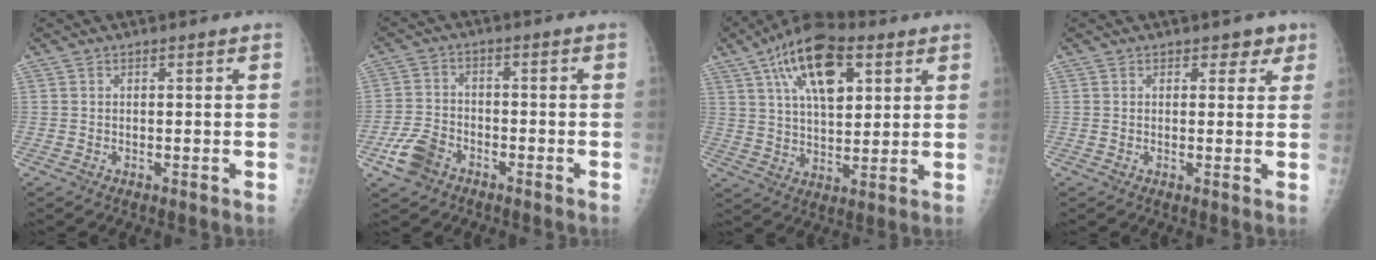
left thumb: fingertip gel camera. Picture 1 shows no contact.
{"total": 6.7, "force": [-3.8, 4.4, 3.3], "torque": [-0.064, 0.017, -0.071]}
{"total": 16.6, "force": [7.3, 8.0, 12.5], "torque": [-0.188, -0.007, 0.123]}
{"total": 2.7, "force": [1.7, 1.8, 1.2], "torque": [0.014, -0.006, 0.015]}